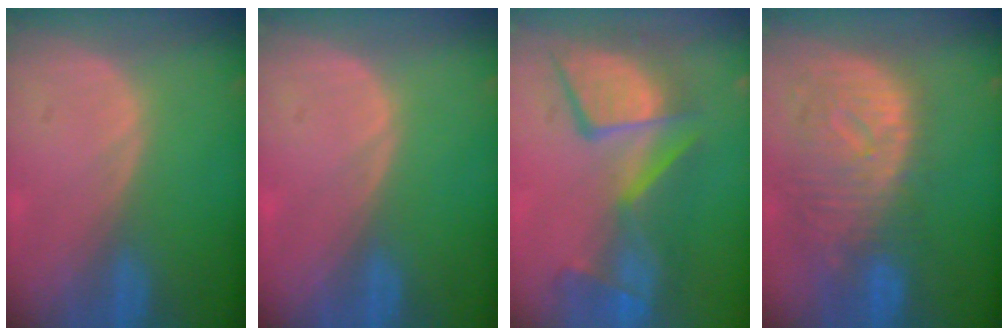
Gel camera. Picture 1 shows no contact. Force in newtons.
{"total": 0.0}
{"total": 11.3, "press": 10.5, "slide": 4.2}
{"total": 11.5, "press": 9.9, "slide": 5.8}